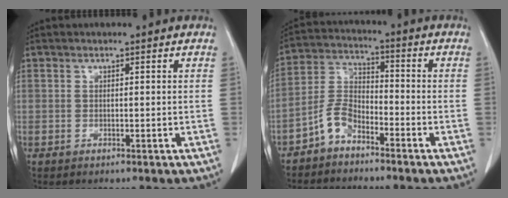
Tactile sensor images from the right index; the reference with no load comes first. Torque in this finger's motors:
{"motor_torque": [0.07, -0.02, -0.02, -0.04]}